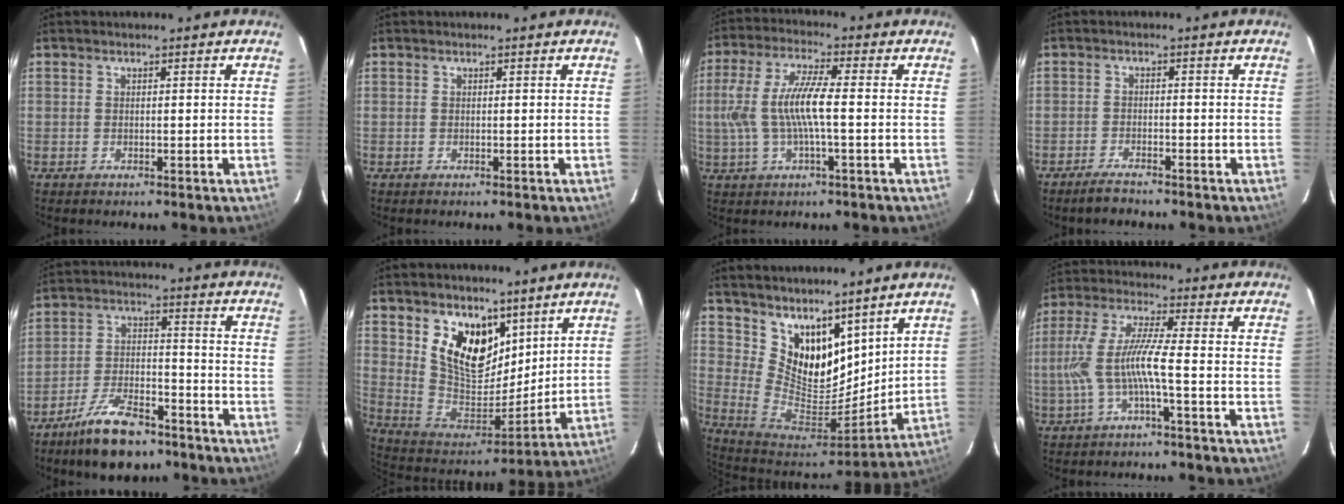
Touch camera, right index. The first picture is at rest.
{"total": 0.0}
{"total": 10.6, "force": [-0.8, 1.9, 10.4], "torque": [-0.212, 0.003, -0.011]}
{"total": 3.4, "force": [-3.0, 0.7, 1.3], "torque": [-0.045, -0.003, -0.058]}
{"total": 12.7, "force": [-9.6, 4.9, 6.7], "torque": [-0.137, 0.003, -0.163]}
{"total": 15.2, "force": [8.6, 9.1, 8.6], "torque": [-0.169, -0.014, 0.168]}
{"total": 15.3, "force": [10.8, 8.5, 6.7], "torque": [-0.142, -0.004, 0.217]}
{"total": 8.7, "force": [-2.6, 0.0, 8.4], "torque": [-0.185, 0.002, -0.043]}